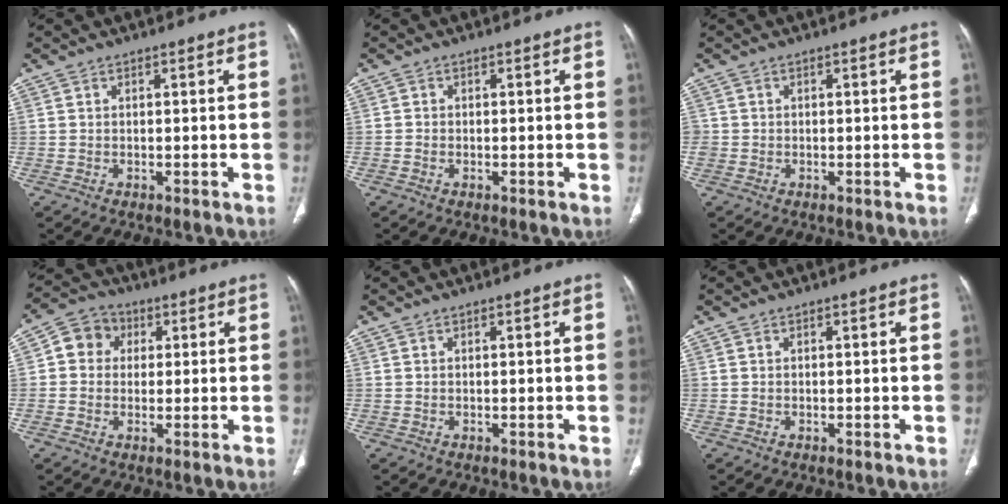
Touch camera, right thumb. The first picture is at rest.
{"total": 0.6, "force": [-0.3, 0.4, 0.2], "torque": [-0.003, 0.001, -0.008]}
{"total": 1.3, "force": [-0.2, 1.2, 0.3], "torque": [-0.002, 0.004, -0.005]}
{"total": 6.8, "force": [1.3, 6.0, 2.8], "torque": [-0.024, 0.012, 0.011]}
{"total": 0.0}
{"total": 0.0}